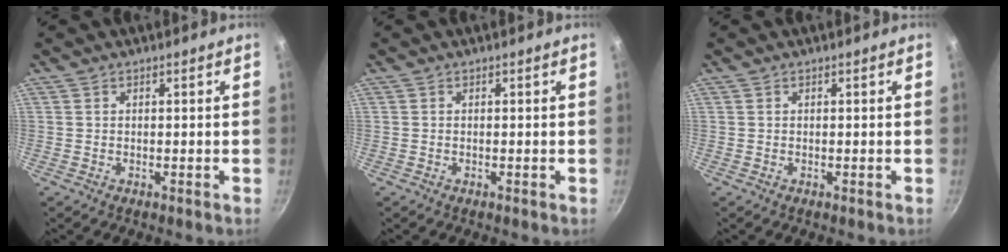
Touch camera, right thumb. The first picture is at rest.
{"total": 0.0}
{"total": 0.0}